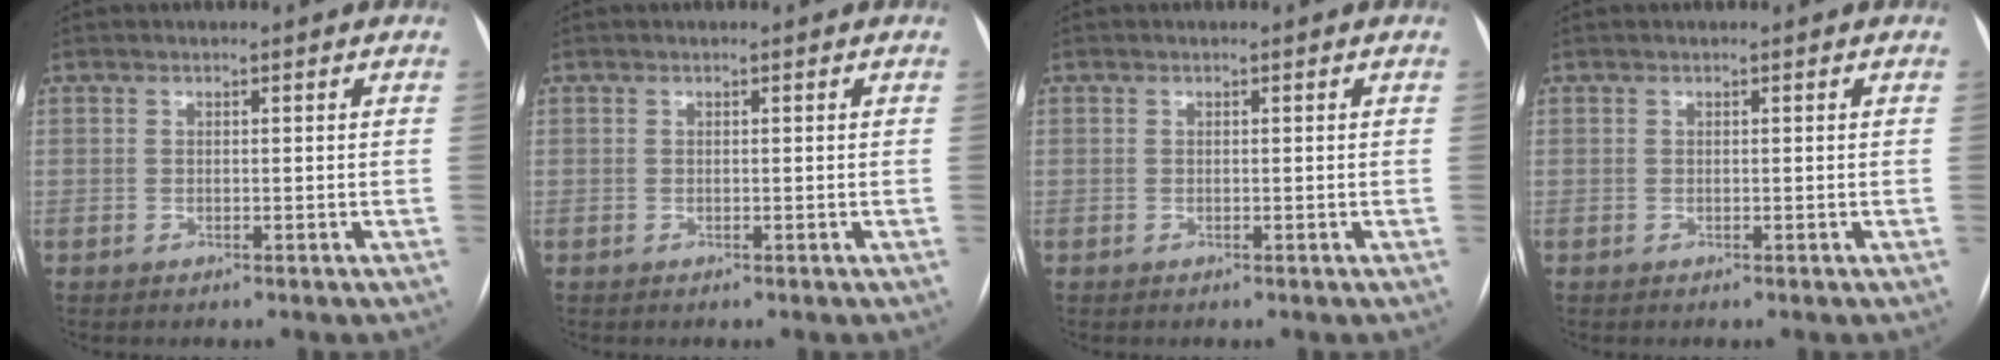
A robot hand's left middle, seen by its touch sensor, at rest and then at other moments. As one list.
[{"total": 0.0}, {"total": 0.0}, {"total": 0.0}]